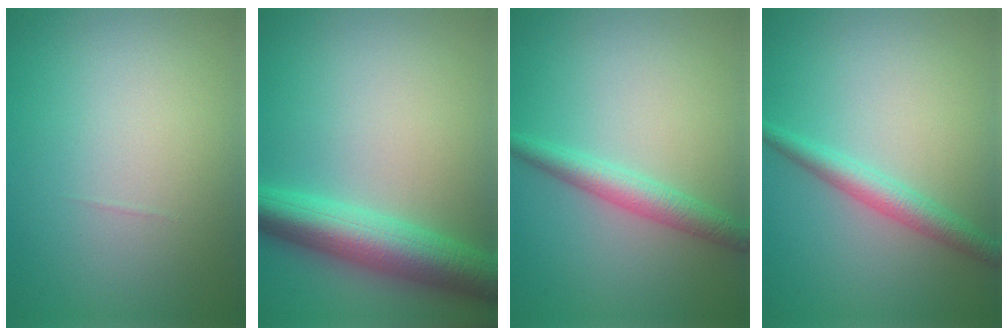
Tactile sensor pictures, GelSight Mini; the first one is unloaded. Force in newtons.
{"total": 6.7, "press": 6.7, "slide": 0.1}
{"total": 2.8, "press": 2.8, "slide": 0.1}
{"total": 2.6, "press": 2.6, "slide": 0.0}